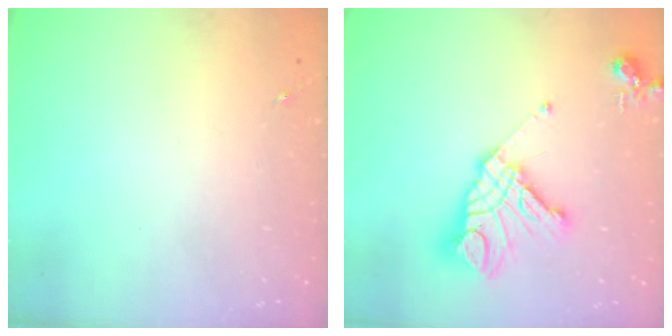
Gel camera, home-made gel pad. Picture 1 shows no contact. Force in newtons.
{"total": 18.0, "press": 17.9, "slide": 1.9}